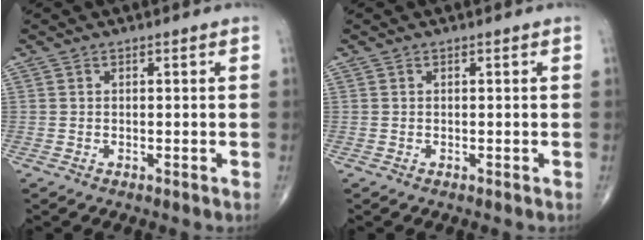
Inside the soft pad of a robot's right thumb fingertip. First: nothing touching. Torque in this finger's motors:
{"motor_torque": [0.00, 0.00, 0.08, 0.08, 0.01]}